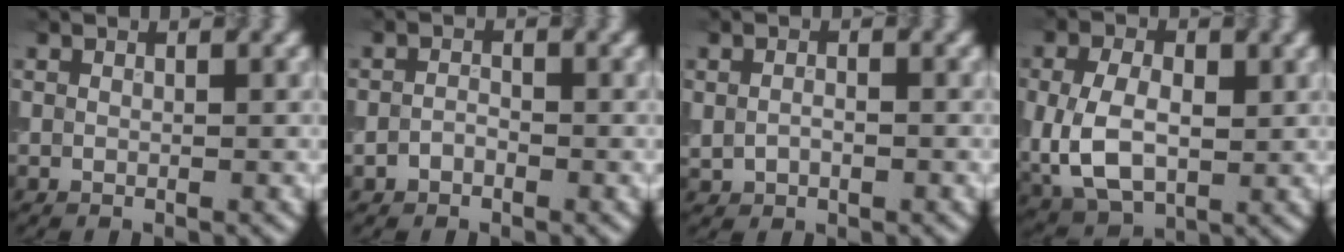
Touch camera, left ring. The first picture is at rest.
{"total": 1.1, "force": [-0.5, 0.8, 0.6], "torque": [-0.011, -0.001, -0.013]}
{"total": 1.6, "force": [-0.1, 1.1, 1.1], "torque": [-0.026, -0.003, 0.000]}
{"total": 7.0, "force": [-0.1, 4.7, 5.2], "torque": [-0.119, -0.005, -0.004]}